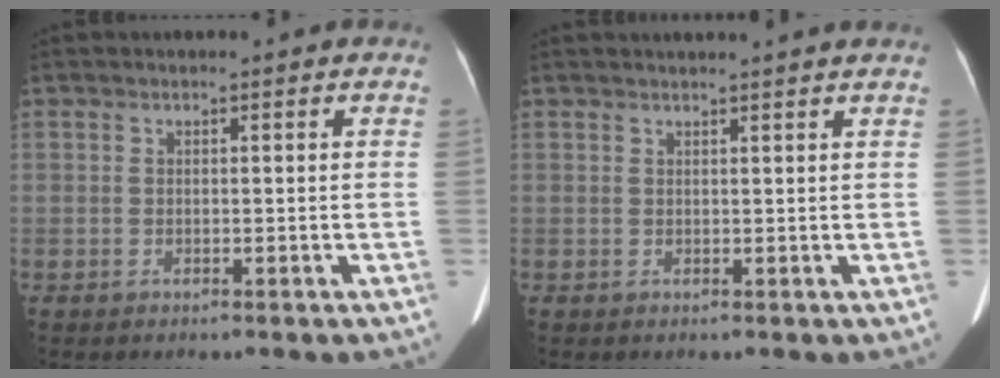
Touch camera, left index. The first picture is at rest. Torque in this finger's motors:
{"motor_torque": [-0.41, -0.62, 0.02, 0.04]}